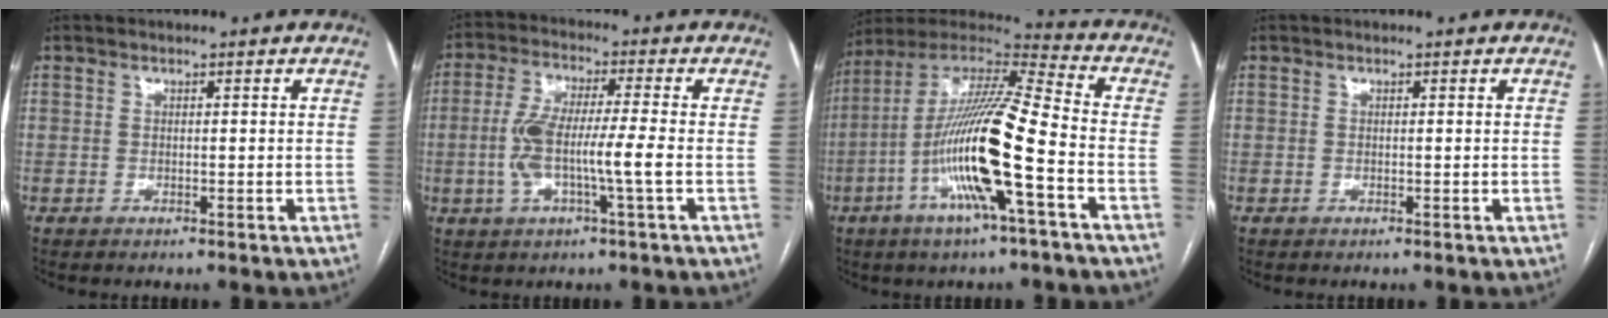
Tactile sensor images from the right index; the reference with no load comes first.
{"total": 9.0, "force": [-1.6, 0.5, 8.8], "torque": [-0.181, 0.008, -0.034]}
{"total": 18.7, "force": [-5.3, 1.0, 17.9], "torque": [-0.348, -0.004, -0.104]}
{"total": 0.0}